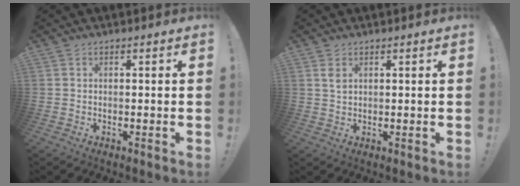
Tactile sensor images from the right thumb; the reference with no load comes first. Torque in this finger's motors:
{"motor_torque": [0.06, 0.41, -0.25, 0.00, 0.11]}